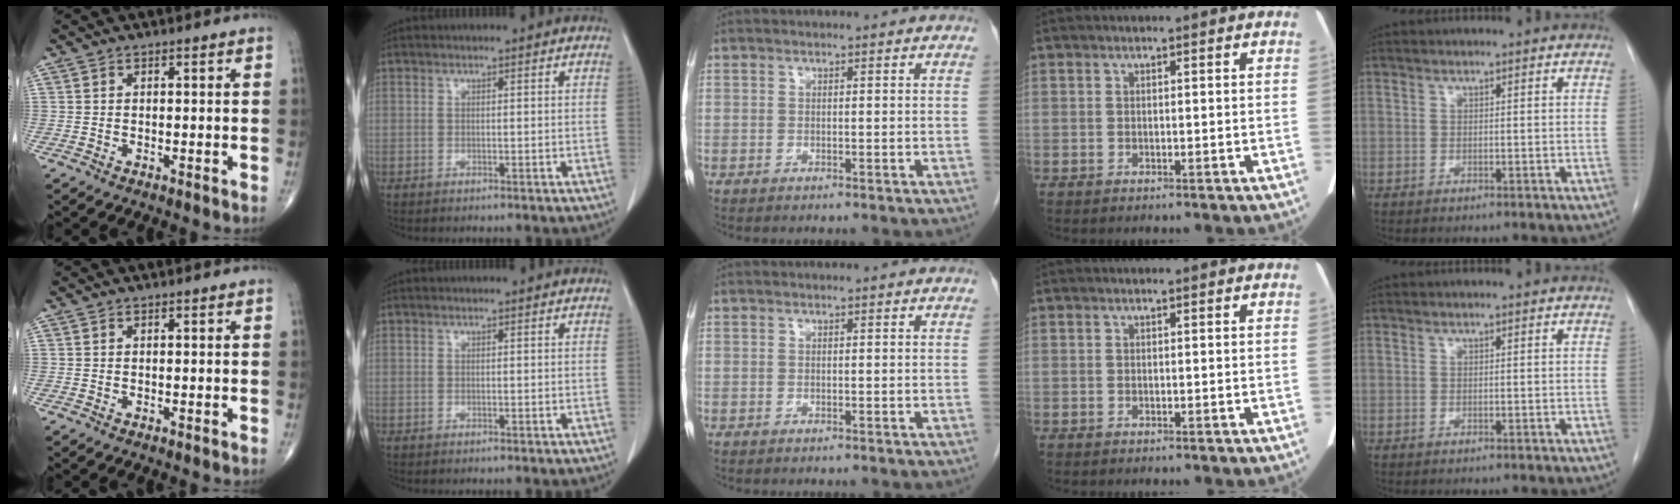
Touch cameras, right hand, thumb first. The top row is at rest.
{}